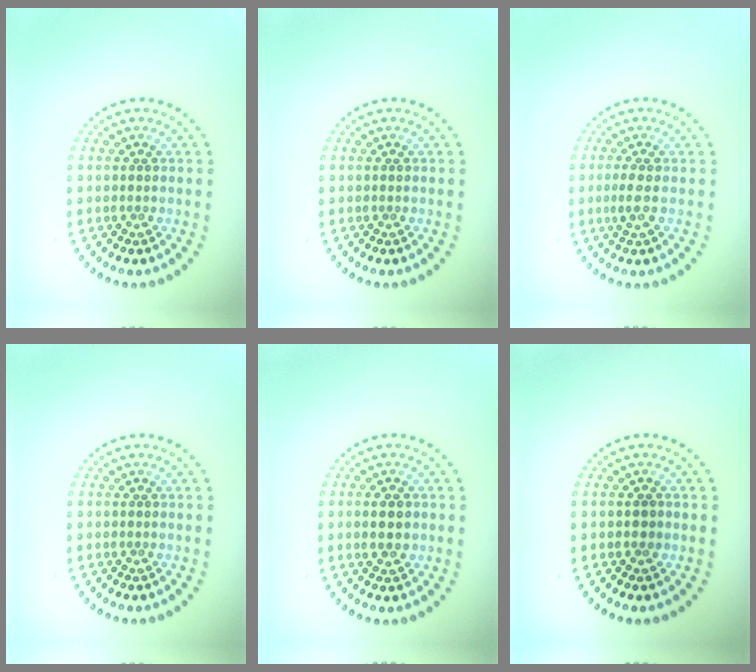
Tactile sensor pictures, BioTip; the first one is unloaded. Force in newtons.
{"total": 0.0}
{"total": 1.4, "press": 1.3, "slide": 0.6}
{"total": 0.0}
{"total": 2.0, "press": 2.0, "slide": 0.2}
{"total": 0.7, "press": 0.7, "slide": 0.1}